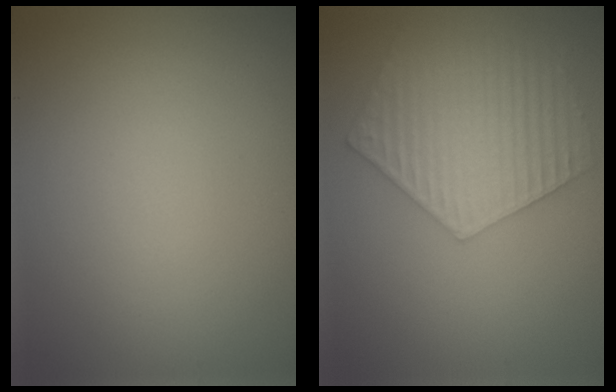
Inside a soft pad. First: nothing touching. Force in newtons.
{"total": 5.7, "press": 4.6, "slide": 3.4}